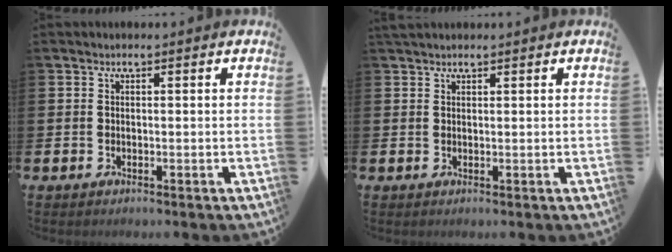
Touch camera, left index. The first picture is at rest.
{"total": 1.2, "force": [1.1, 0.3, 0.2], "torque": [0.002, -0.001, 0.020]}